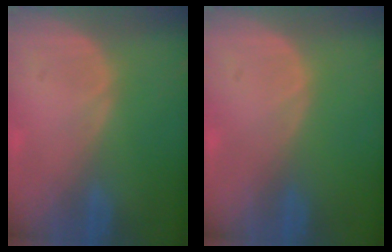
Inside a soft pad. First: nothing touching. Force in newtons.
{"total": 0.0}